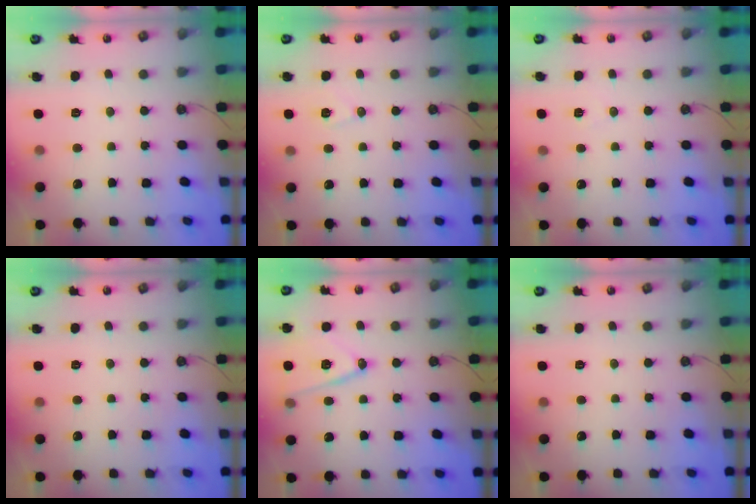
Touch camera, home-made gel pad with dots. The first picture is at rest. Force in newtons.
{"total": 6.7, "press": 6.4, "slide": 2.1}
{"total": 5.6, "press": 3.4, "slide": 4.4}
{"total": 0.0}
{"total": 13.8, "press": 13.3, "slide": 3.4}
{"total": 0.0}